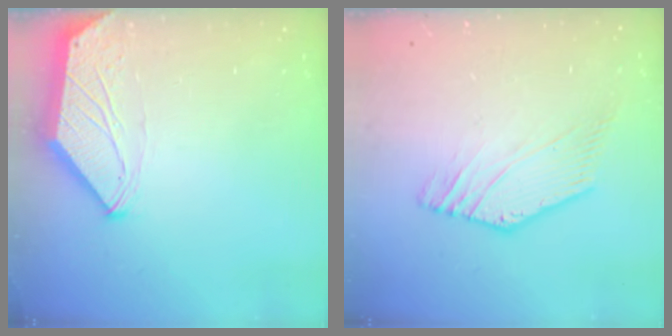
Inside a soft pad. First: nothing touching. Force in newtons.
{"total": 1.7, "press": 1.3, "slide": 1.1}